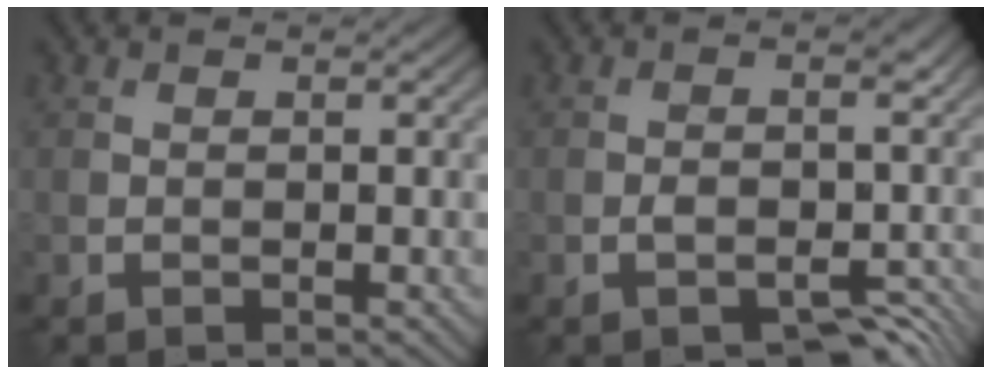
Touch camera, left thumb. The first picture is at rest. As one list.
[{"total": 5.0, "force": [-2.6, 2.2, 3.7], "torque": [-0.051, 0.001, -0.035]}]